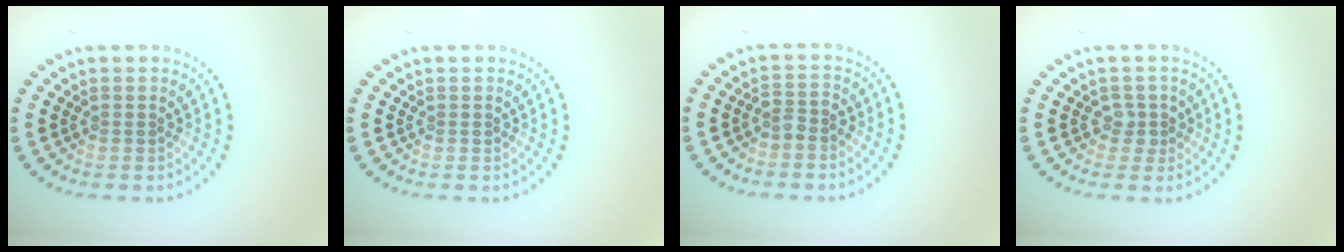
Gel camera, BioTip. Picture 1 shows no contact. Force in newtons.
{"total": 0.0}
{"total": 1.4, "press": 1.1, "slide": 0.8}
{"total": 1.4, "press": 1.1, "slide": 0.8}